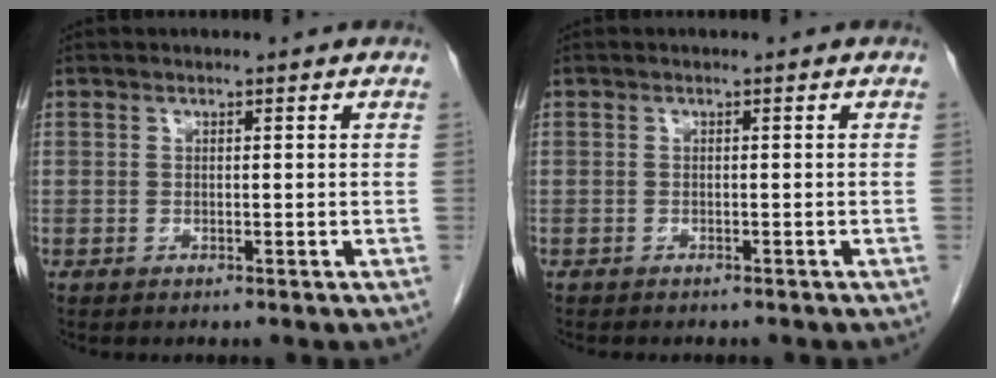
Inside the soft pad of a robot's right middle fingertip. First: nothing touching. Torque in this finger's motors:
{"motor_torque": [0.07, -0.06, 0.04, 0.03]}